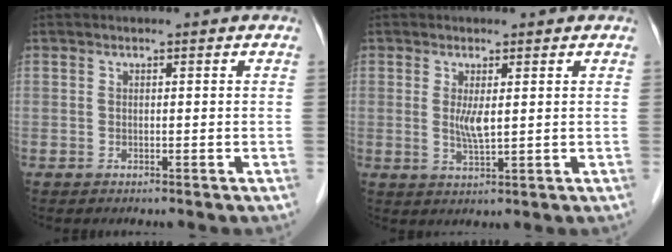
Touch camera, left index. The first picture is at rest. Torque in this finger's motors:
{"motor_torque": [0.45, 0.38, 0.16, 0.08]}